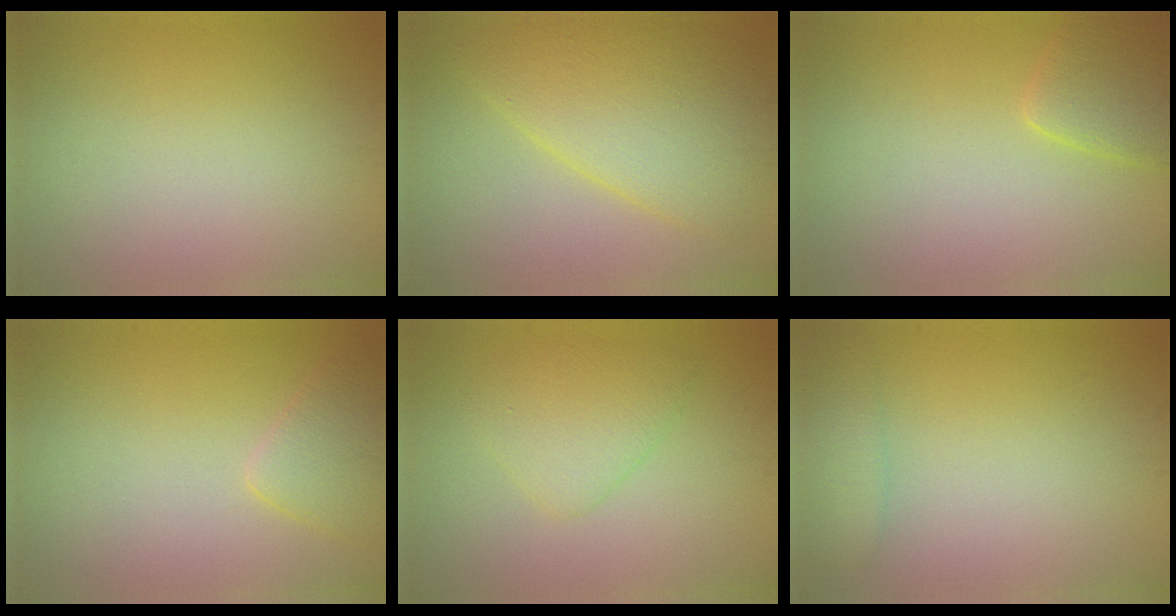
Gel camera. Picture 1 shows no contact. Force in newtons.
{"total": 7.4, "press": 7.4, "slide": 0.4}
{"total": 2.9, "press": 2.9, "slide": 0.2}
{"total": 2.8, "press": 2.8, "slide": 0.2}
{"total": 3.2, "press": 3.2, "slide": 0.1}
{"total": 2.4, "press": 2.3, "slide": 0.3}